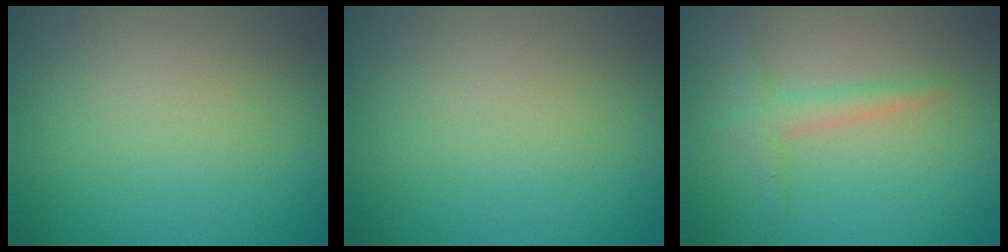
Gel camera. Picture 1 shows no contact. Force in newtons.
{"total": 0.0}
{"total": 1.8, "press": 1.8, "slide": 0.1}